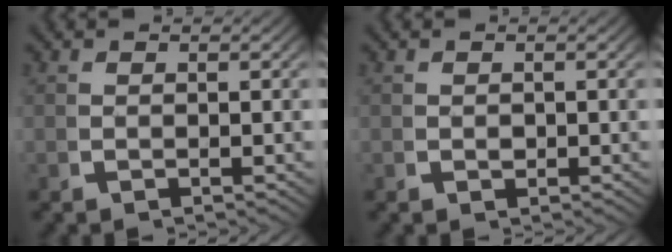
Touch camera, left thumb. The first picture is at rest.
{"total": 0.6, "force": [0.0, 0.6, 0.3], "torque": [-0.008, -0.003, 0.002]}